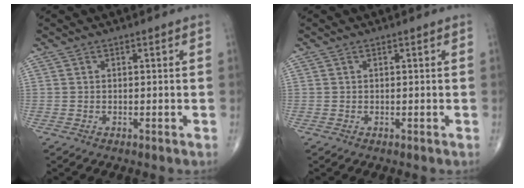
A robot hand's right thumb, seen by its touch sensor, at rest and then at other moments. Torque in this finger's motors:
{"motor_torque": [-0.19, 0.19, 0.00, -0.01, 0.00]}